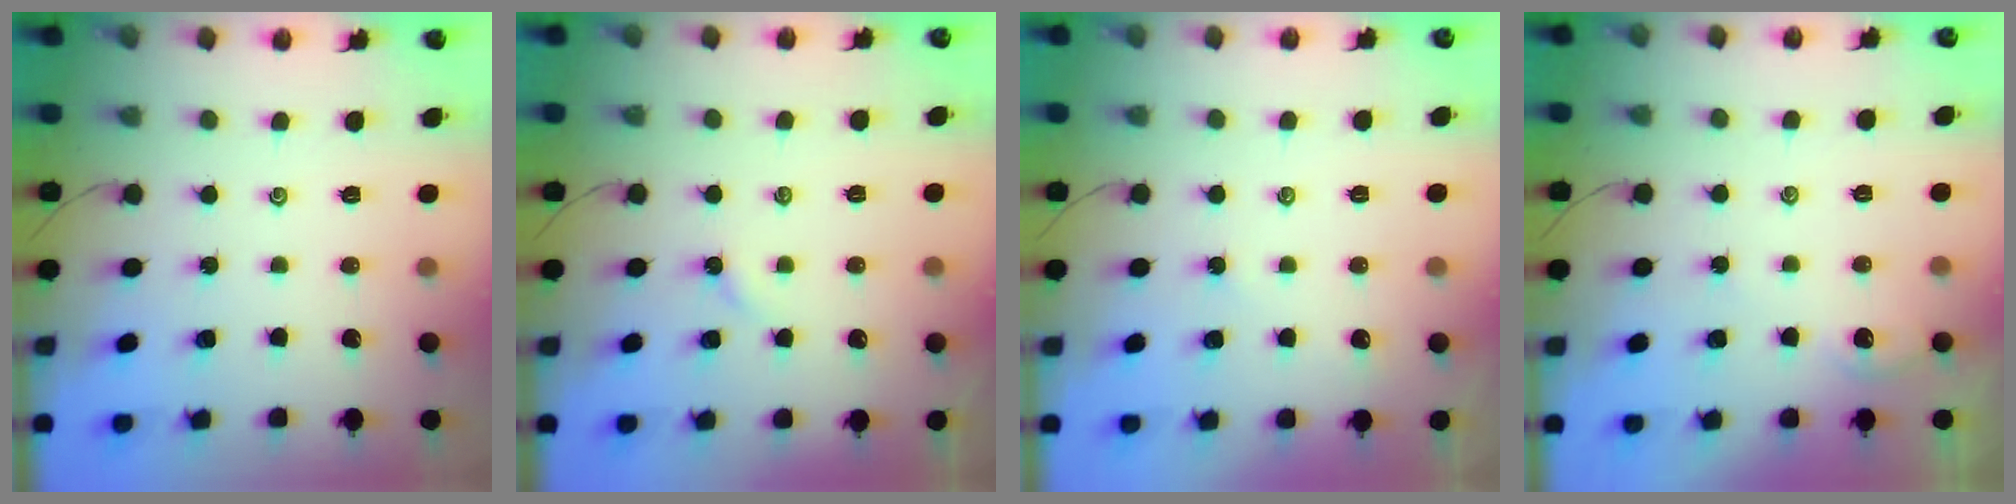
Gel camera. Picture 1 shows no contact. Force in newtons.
{"total": 2.2, "press": 2.2, "slide": 0.4}
{"total": 1.4, "press": 1.4, "slide": 0.4}
{"total": 1.0, "press": 1.0, "slide": 0.2}